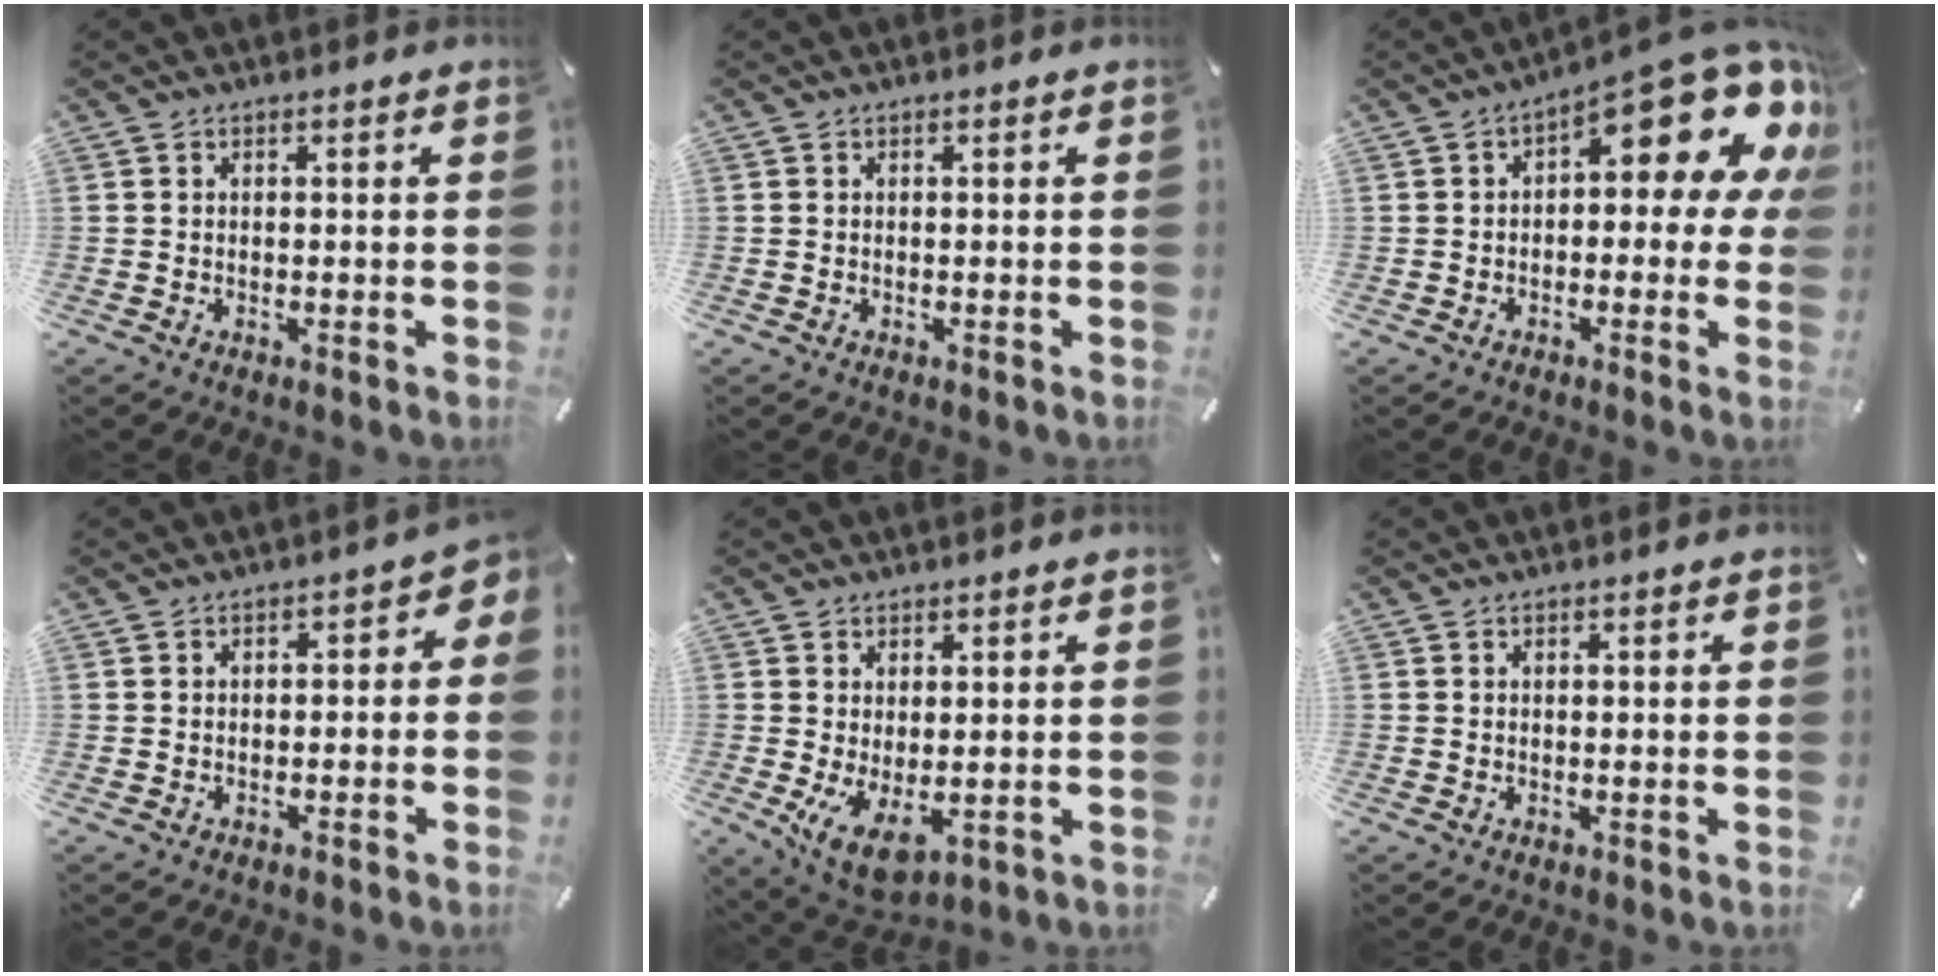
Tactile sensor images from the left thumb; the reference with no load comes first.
{"total": 0.0}
{"total": 15.4, "force": [8.2, 5.9, 11.6], "torque": [-0.143, -0.076, 0.132]}
{"total": 2.7, "force": [-1.4, 1.7, 1.5], "torque": [-0.021, 0.011, -0.029]}
{"total": 7.3, "force": [0.0, 4.0, 6.1], "torque": [-0.118, -0.017, 0.006]}
{"total": 0.0}